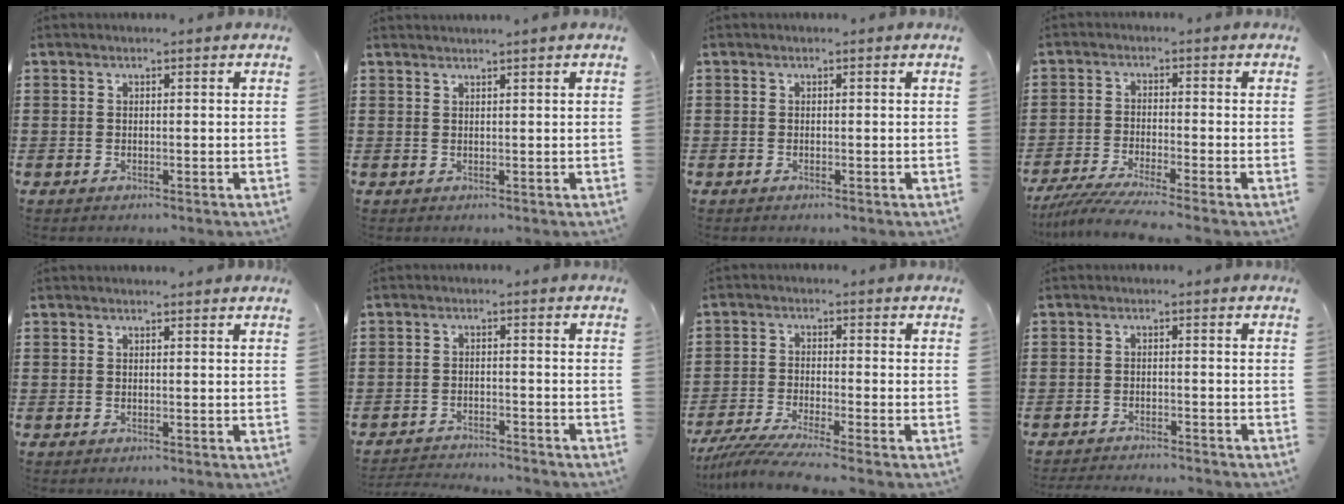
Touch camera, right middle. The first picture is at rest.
{"total": 1.1, "force": [1.1, -0.4, 0.2], "torque": [-0.003, -0.003, 0.021]}
{"total": 0.0}
{"total": 4.2, "force": [-3.8, -0.3, 1.9], "torque": [-0.054, -0.022, -0.078]}
{"total": 0.7, "force": [0.7, -0.1, 0.1], "torque": [-0.003, -0.001, 0.013]}
{"total": 2.6, "force": [-2.6, 0.0, 0.2], "torque": [-0.009, -0.003, -0.054]}
{"total": 4.5, "force": [-4.0, -0.3, 2.1], "torque": [-0.064, -0.025, -0.085]}
{"total": 2.0, "force": [-2.0, -0.2, 0.2], "torque": [-0.007, 0.000, -0.040]}